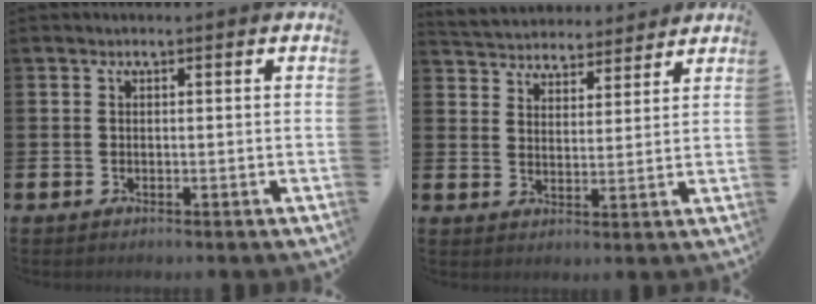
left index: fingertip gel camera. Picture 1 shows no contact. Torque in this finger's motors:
{"motor_torque": [0.97, -1.17, 0.24, 0.07]}